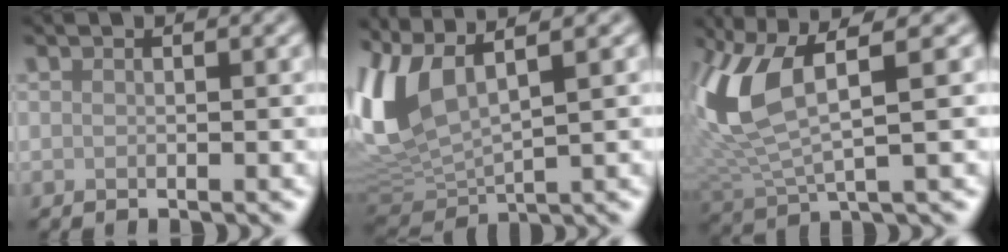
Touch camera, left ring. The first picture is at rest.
{"total": 7.8, "force": [3.5, 2.9, 6.4], "torque": [-0.165, 0.008, 0.071]}
{"total": 7.1, "force": [2.4, 2.3, 6.3], "torque": [-0.154, 0.000, 0.049]}